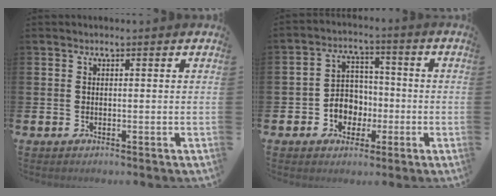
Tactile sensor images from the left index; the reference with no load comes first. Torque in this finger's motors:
{"motor_torque": [0.89, 0.82, 0.24, 0.04]}